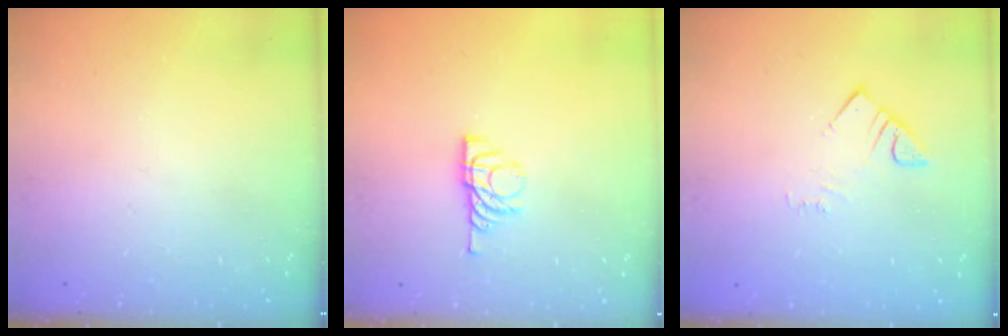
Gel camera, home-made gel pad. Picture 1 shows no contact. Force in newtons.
{"total": 6.1, "press": 6.1, "slide": 0.8}
{"total": 2.8, "press": 2.8, "slide": 0.2}